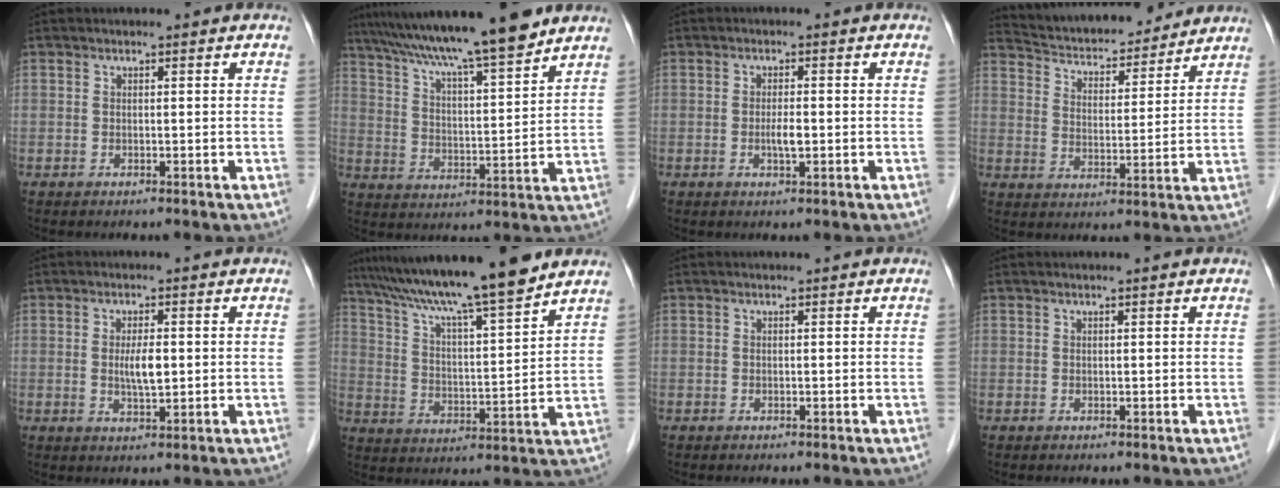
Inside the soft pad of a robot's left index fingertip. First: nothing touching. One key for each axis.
{"total": 17.7, "fx": 14.6, "fy": 0.5, "fz": 10.0, "tx": -0.166, "ty": 0.016, "tz": 0.233}
{"total": 2.2, "fx": -0.5, "fy": 0.4, "fz": 2.1, "tx": -0.042, "ty": -0.002, "tz": -0.009}
{"total": 15.6, "fx": 14.7, "fy": 3.0, "fz": 4.4, "tx": -0.072, "ty": 0.015, "tz": 0.233}
{"total": 3.7, "fx": 0.1, "fy": 0.9, "fz": 3.6, "tx": -0.068, "ty": -0.004, "tz": 0.002}
{"total": 16.9, "fx": 14.1, "fy": 0.0, "fz": 9.3, "tx": -0.158, "ty": 0.009, "tz": 0.230}
{"total": 0.0}
{"total": 0.0}